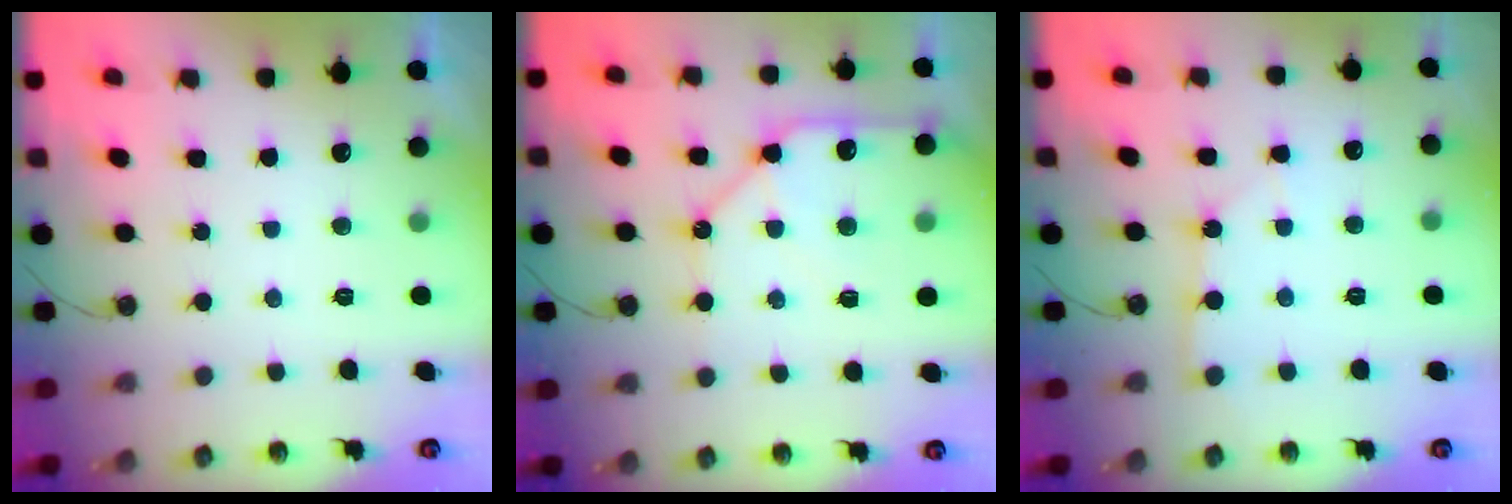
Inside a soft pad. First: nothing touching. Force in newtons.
{"total": 13.3, "press": 13.2, "slide": 1.6}
{"total": 2.5, "press": 2.5, "slide": 0.3}